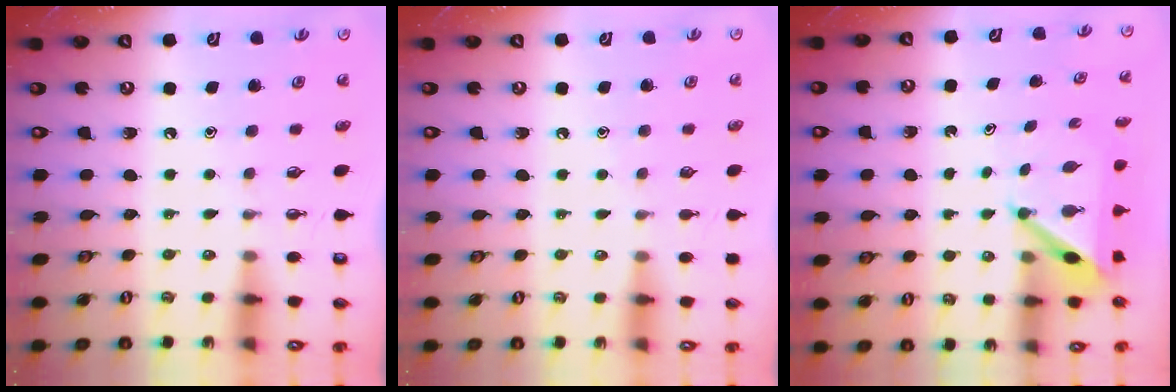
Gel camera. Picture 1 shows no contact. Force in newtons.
{"total": 3.3, "press": 3.3, "slide": 0.3}
{"total": 4.1, "press": 4.1, "slide": 0.4}